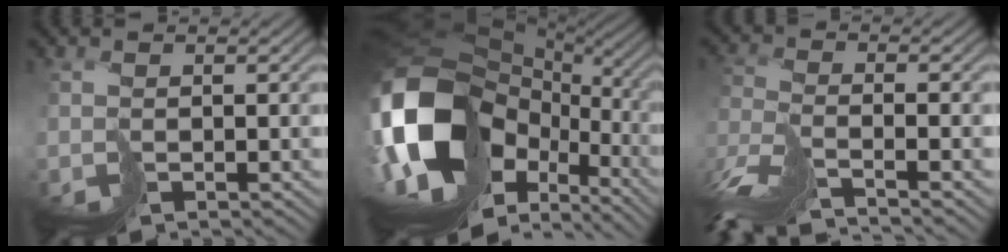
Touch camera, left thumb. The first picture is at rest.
{"total": 18.6, "force": [-3.0, 12.5, 13.4], "torque": [-0.299, -0.043, -0.016]}
{"total": 8.5, "force": [-7.6, 0.5, 3.7], "torque": [-0.074, -0.011, -0.141]}